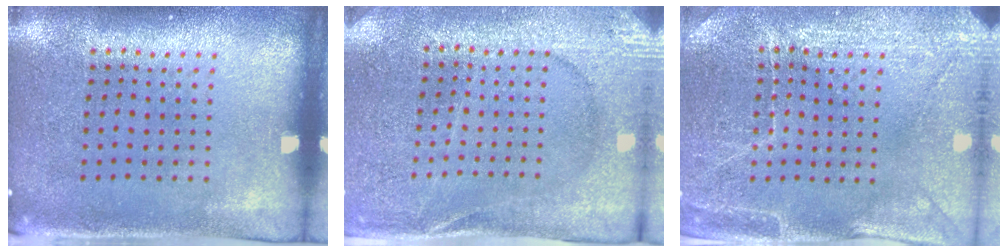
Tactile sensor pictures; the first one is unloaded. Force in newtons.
{"total": 2.7, "press": 2.7, "slide": 0.2}
{"total": 2.9, "press": 2.9, "slide": 0.2}